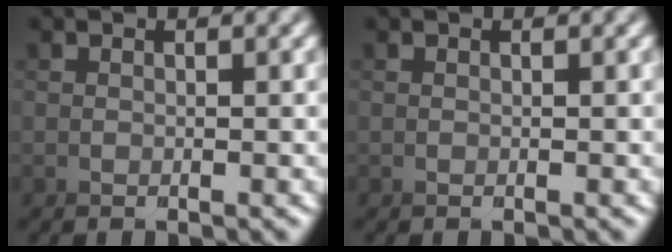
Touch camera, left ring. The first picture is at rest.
{"total": 0.0}